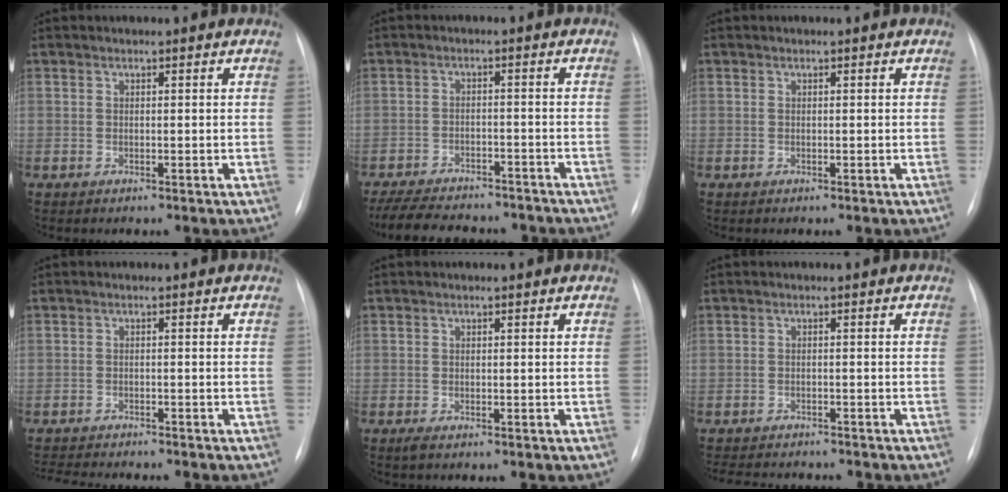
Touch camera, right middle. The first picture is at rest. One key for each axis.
{"total": 16.5, "fx": -14.4, "fy": 4.7, "fz": 6.5, "tx": -0.151, "ty": -0.008, "tz": -0.197}
{"total": 0.0}
{"total": 7.5, "fx": -7.0, "fy": 0.6, "fz": 2.7, "tx": -0.038, "ty": -0.009, "tz": -0.106}
{"total": 0.7, "fx": -0.5, "fy": 0.1, "fz": 0.5, "tx": -0.011, "ty": -0.002, "tz": -0.009}
{"total": 8.7, "fx": -7.9, "fy": 2.5, "fz": 2.5, "tx": -0.040, "ty": 0.001, "tz": -0.101}